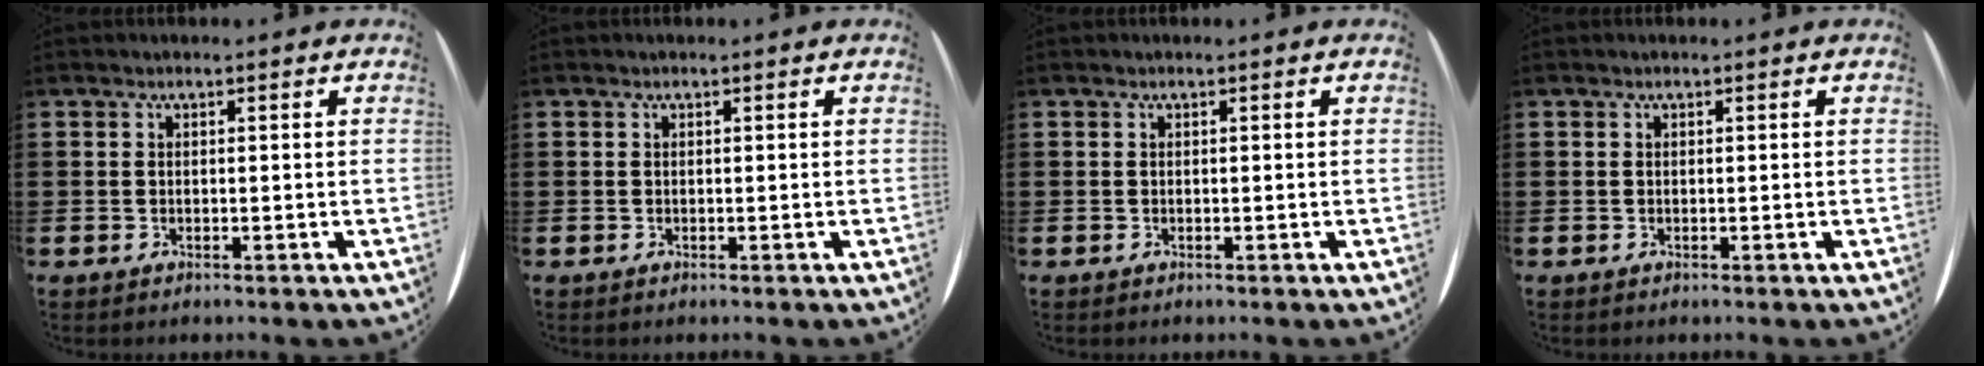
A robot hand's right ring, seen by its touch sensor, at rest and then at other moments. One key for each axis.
{"total": 0.0}
{"total": 0.0}
{"total": 0.0}